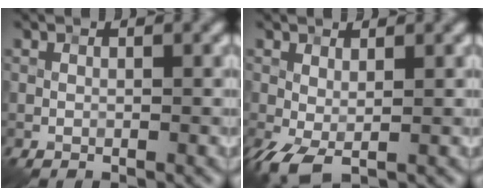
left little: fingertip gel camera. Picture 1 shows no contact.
{"total": 2.9, "force": [-0.8, 1.2, 2.5], "torque": [-0.064, -0.003, -0.017]}